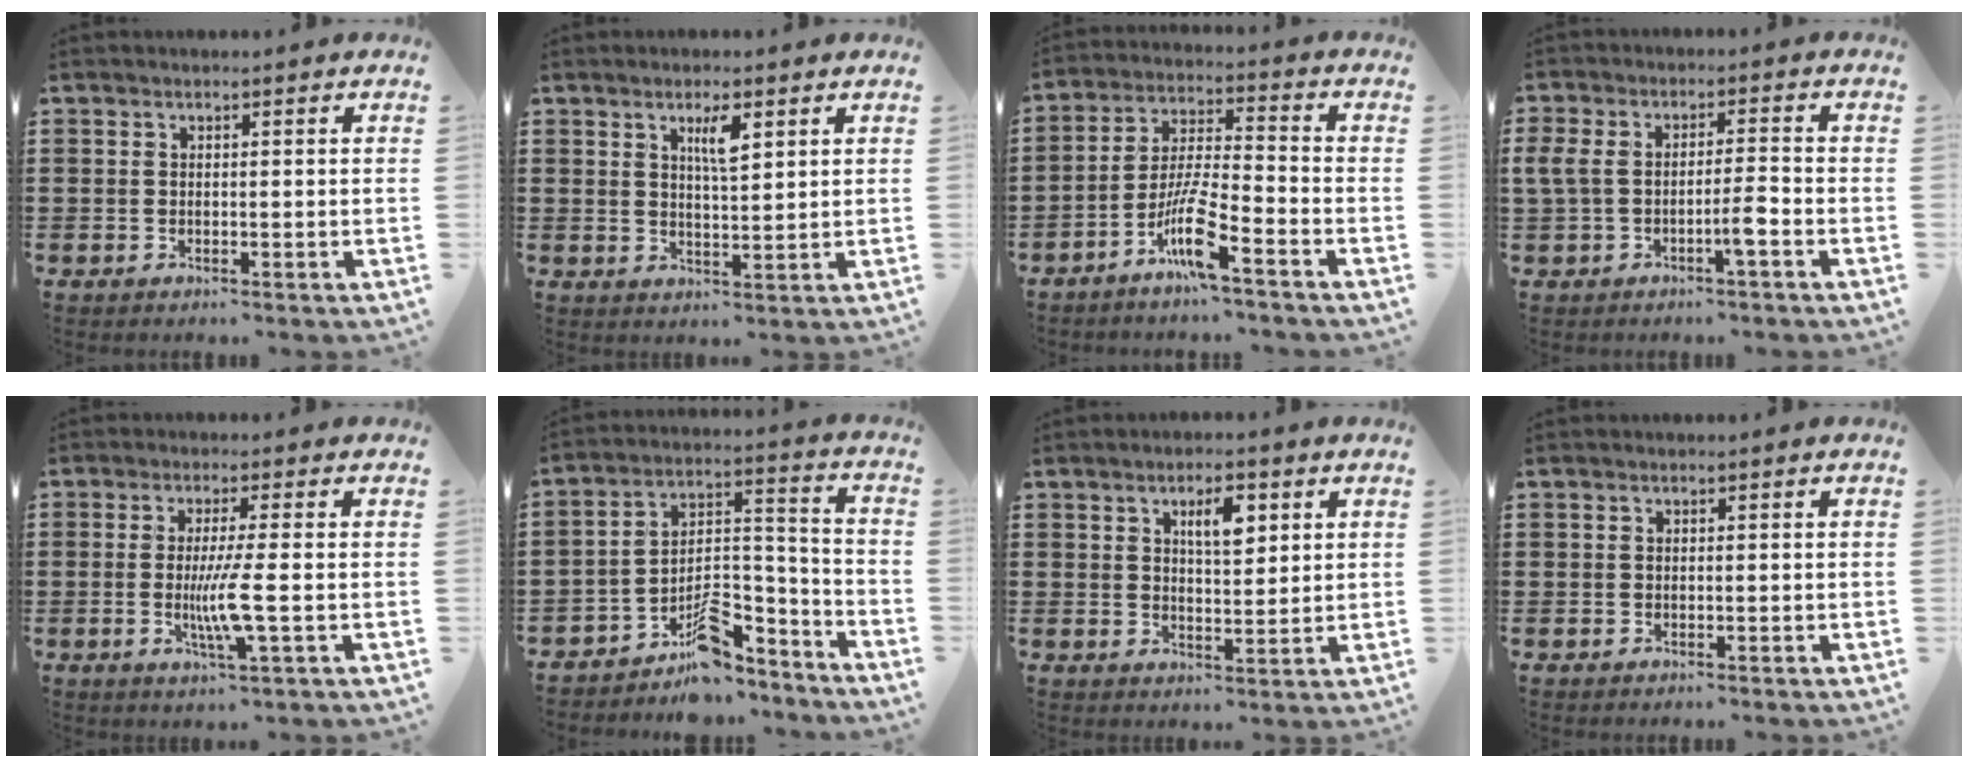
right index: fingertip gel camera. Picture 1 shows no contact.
{"total": 4.0, "force": [2.1, 0.9, 3.3], "torque": [-0.055, 0.000, 0.030]}
{"total": 8.7, "force": [-5.7, 0.7, 6.5], "torque": [-0.147, -0.012, -0.114]}
{"total": 5.0, "force": [-1.6, 1.6, 4.5], "torque": [-0.095, 0.003, -0.035]}
{"total": 6.1, "force": [-0.9, 0.0, 6.0], "torque": [-0.120, -0.018, -0.021]}
{"total": 8.9, "force": [-7.1, 3.7, 3.8], "torque": [-0.049, 0.018, -0.130]}
{"total": 4.7, "force": [2.2, 1.8, 3.8], "torque": [-0.066, 0.002, 0.032]}
{"total": 0.0}